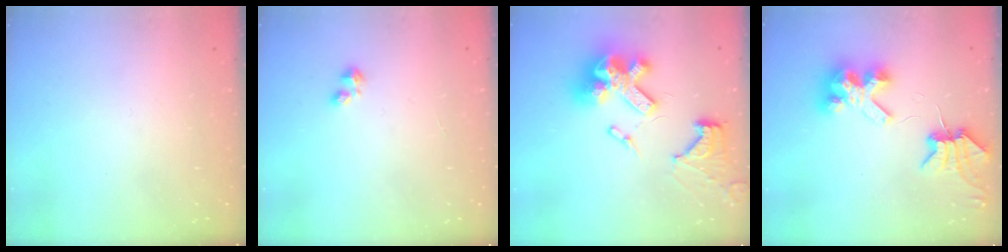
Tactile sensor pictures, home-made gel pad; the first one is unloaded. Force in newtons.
{"total": 2.2, "press": 2.2, "slide": 0.4}
{"total": 20.1, "press": 20.0, "slide": 1.9}
{"total": 7.1, "press": 7.0, "slide": 0.9}